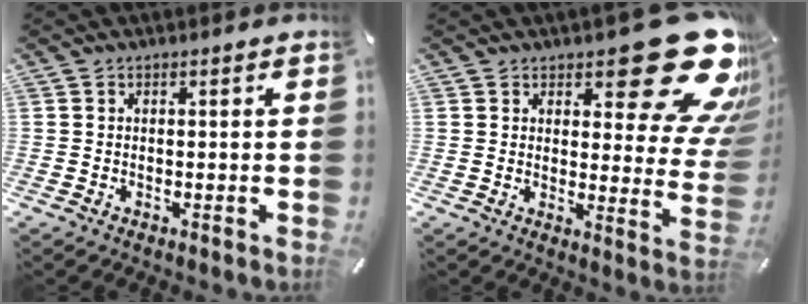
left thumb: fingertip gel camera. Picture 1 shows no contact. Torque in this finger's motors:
{"motor_torque": [2.55, 2.47, 1.38, -1.38, 0.13]}